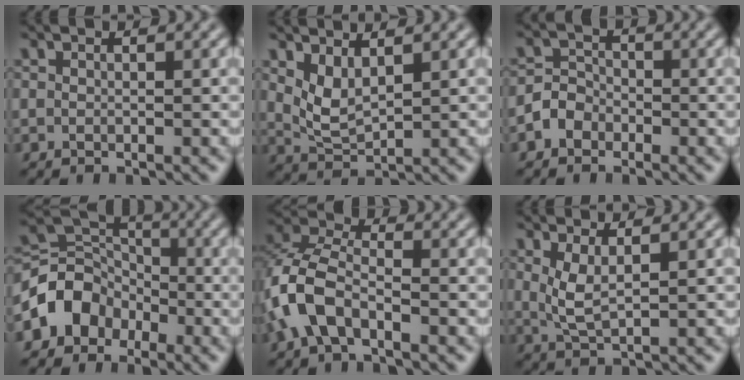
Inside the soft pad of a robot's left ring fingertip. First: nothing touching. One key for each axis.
{"total": 2.7, "fx": 1.4, "fy": 1.2, "fz": 1.9, "tx": -0.047, "ty": -0.011, "tz": 0.036}
{"total": 2.3, "fx": -1.2, "fy": 1.8, "fz": 0.6, "tx": 0.004, "ty": 0.008, "tz": -0.031}
{"total": 5.2, "fx": -2.6, "fy": 4.2, "fz": 1.7, "tx": -0.011, "ty": 0.011, "tz": -0.060}
{"total": 5.8, "fx": -2.5, "fy": 3.1, "fz": 4.2, "tx": -0.094, "ty": 0.007, "tz": -0.060}
{"total": 2.4, "fx": 0.9, "fy": 0.7, "fz": 2.1, "tx": -0.049, "ty": -0.006, "tz": 0.023}